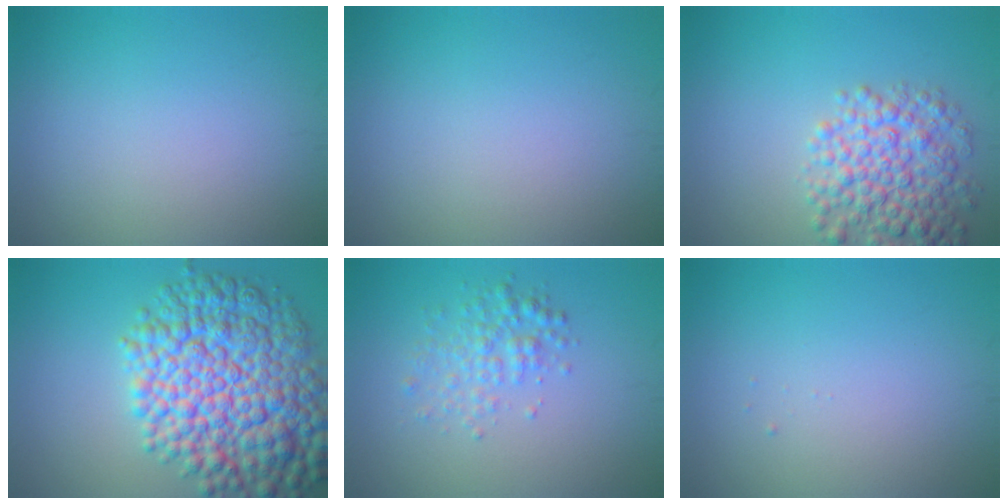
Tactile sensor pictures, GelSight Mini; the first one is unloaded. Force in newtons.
{"total": 0.0}
{"total": 6.0, "press": 6.0, "slide": 0.2}
{"total": 12.6, "press": 12.6, "slide": 0.3}
{"total": 2.5, "press": 2.5, "slide": 0.1}
{"total": 0.0}